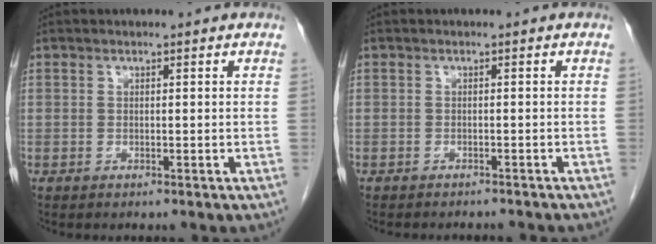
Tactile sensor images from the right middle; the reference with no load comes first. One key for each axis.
{"total": 5.0, "fx": -4.7, "fy": 0.9, "fz": 1.6, "tx": -0.022, "ty": -0.008, "tz": -0.054}